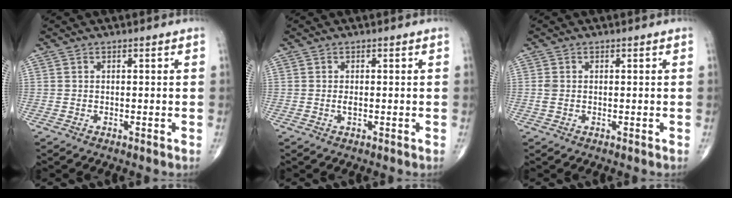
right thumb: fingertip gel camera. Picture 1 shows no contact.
{"total": 0.8, "force": [-0.1, 0.3, 0.8], "torque": [-0.016, -0.002, -0.002]}
{"total": 1.4, "force": [0.1, 1.0, 1.0], "torque": [-0.031, 0.006, 0.002]}